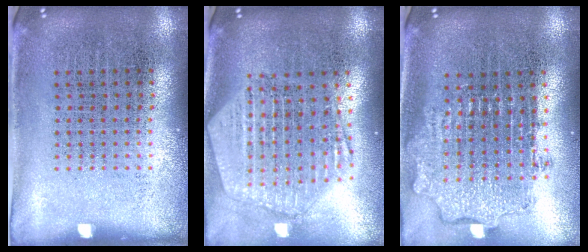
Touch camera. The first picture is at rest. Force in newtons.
{"total": 2.4, "press": 2.1, "slide": 1.2}
{"total": 2.0, "press": 1.5, "slide": 1.3}